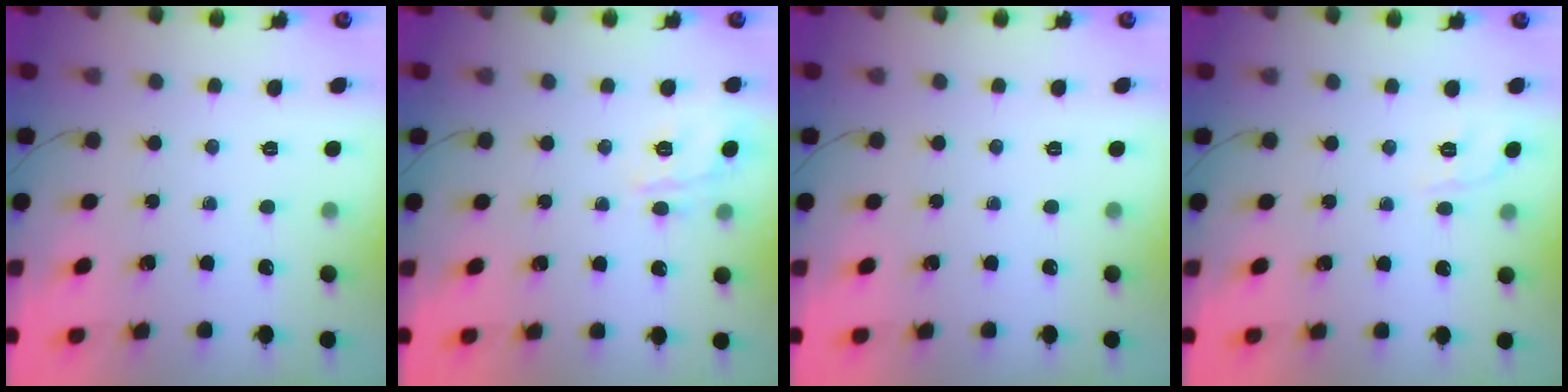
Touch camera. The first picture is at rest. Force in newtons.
{"total": 8.9, "press": 8.9, "slide": 0.6}
{"total": 0.0}
{"total": 5.2, "press": 4.9, "slide": 1.7}